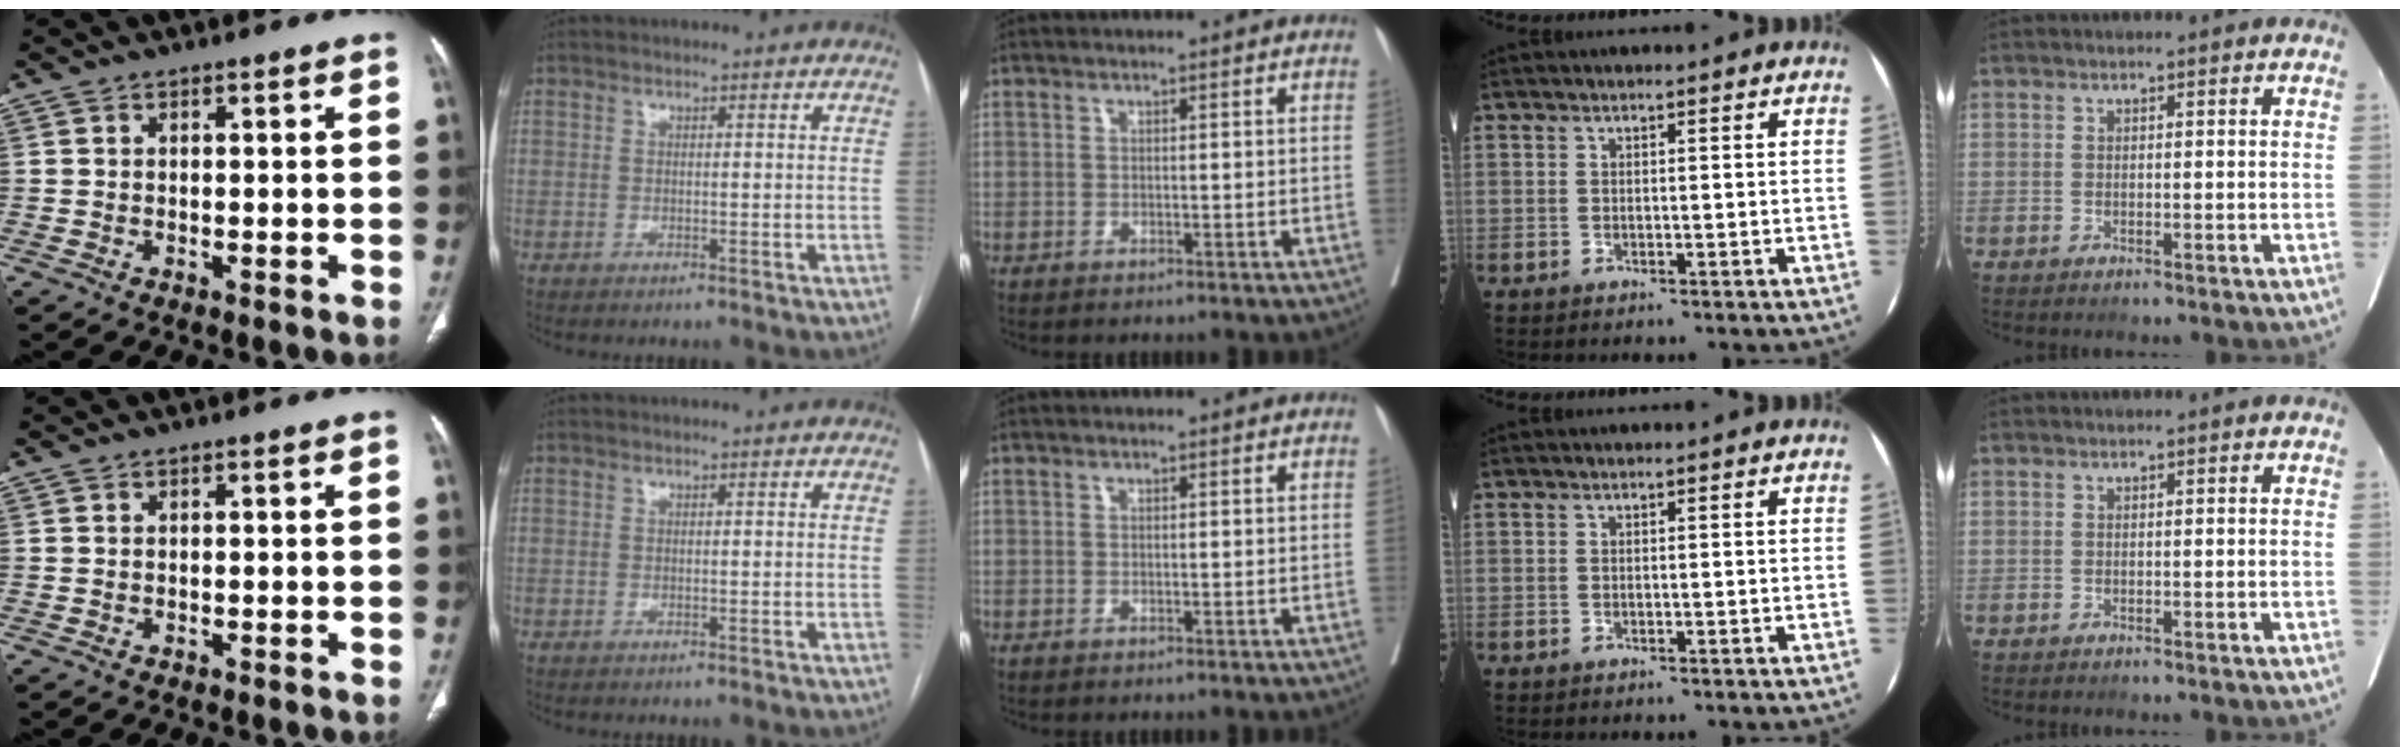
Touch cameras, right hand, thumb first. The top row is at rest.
{}